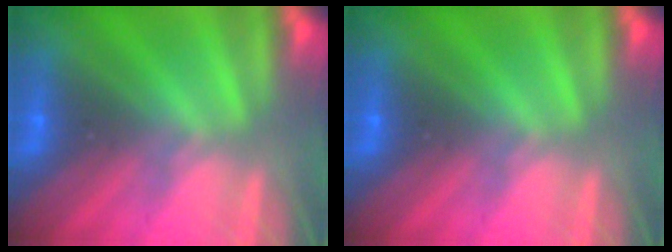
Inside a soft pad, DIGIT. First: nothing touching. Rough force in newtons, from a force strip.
{"total": 0.0}